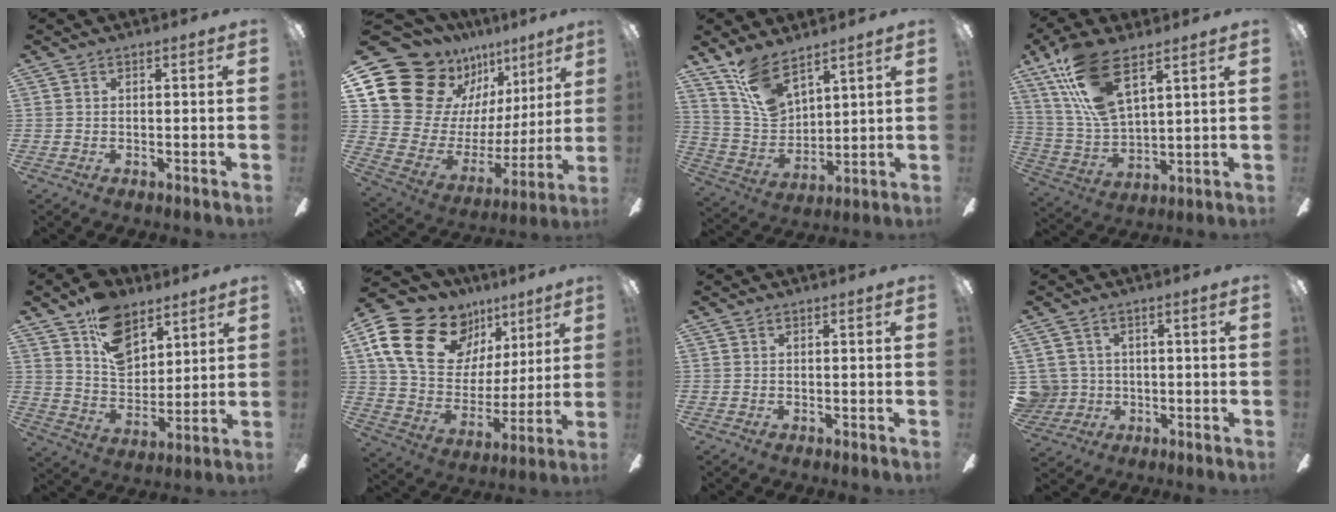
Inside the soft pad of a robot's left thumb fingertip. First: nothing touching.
{"total": 17.4, "force": [11.7, 11.5, 6.0], "torque": [-0.128, -0.091, 0.233]}
{"total": 11.8, "force": [9.0, 5.4, 5.5], "torque": [-0.123, -0.040, 0.176]}
{"total": 16.3, "force": [9.8, 6.4, 11.4], "torque": [-0.251, -0.029, 0.180]}
{"total": 13.8, "force": [8.8, 8.5, 6.5], "torque": [-0.101, -0.042, 0.164]}
{"total": 22.6, "force": [12.1, 15.1, 11.7], "torque": [-0.214, -0.049, 0.229]}
{"total": 0.0}
{"total": 5.7, "force": [0.9, 5.6, 0.6], "torque": [-0.036, 0.004, 0.020]}